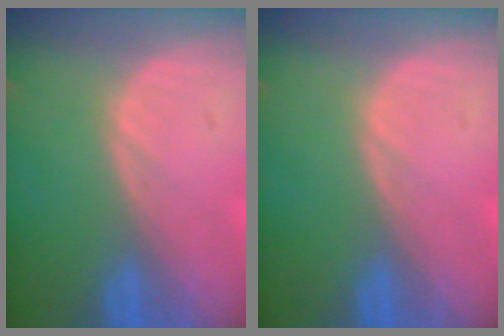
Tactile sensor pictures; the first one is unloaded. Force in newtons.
{"total": 0.0}